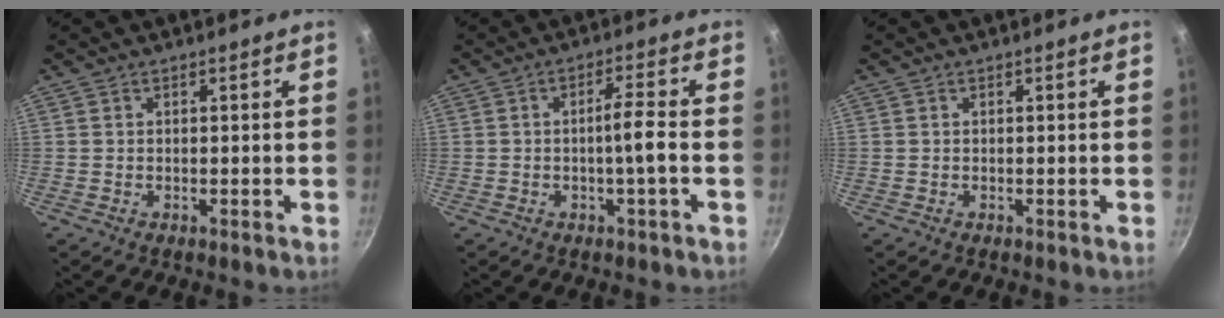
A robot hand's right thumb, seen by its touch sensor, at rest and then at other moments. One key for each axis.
{"total": 4.8, "fx": -1.1, "fy": -0.2, "fz": 4.7, "tx": -0.085, "ty": 0.016, "tz": -0.019}
{"total": 0.0}